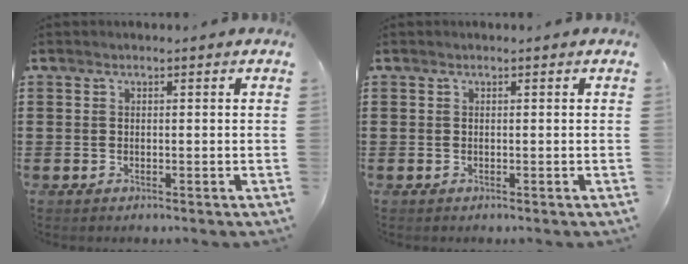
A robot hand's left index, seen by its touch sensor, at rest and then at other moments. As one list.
[{"total": 0.0}]